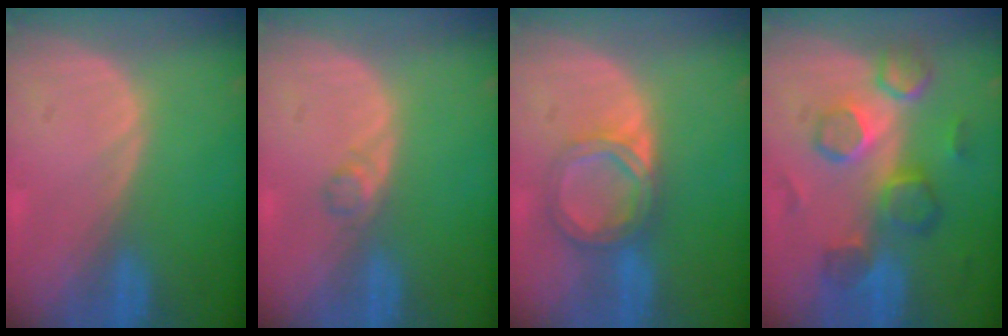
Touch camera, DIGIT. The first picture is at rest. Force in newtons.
{"total": 1.4, "press": 1.4, "slide": 0.1}
{"total": 5.9, "press": 5.2, "slide": 2.7}
{"total": 9.0, "press": 8.6, "slide": 2.8}